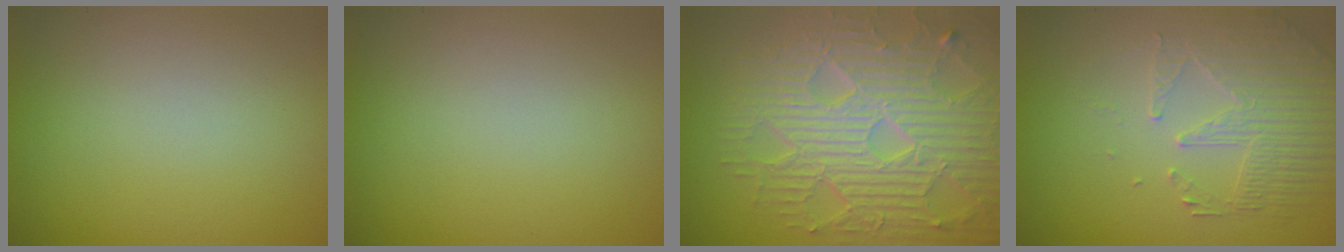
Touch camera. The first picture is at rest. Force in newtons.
{"total": 0.0}
{"total": 9.0, "press": 6.5, "slide": 6.3}
{"total": 2.5, "press": 2.2, "slide": 1.2}